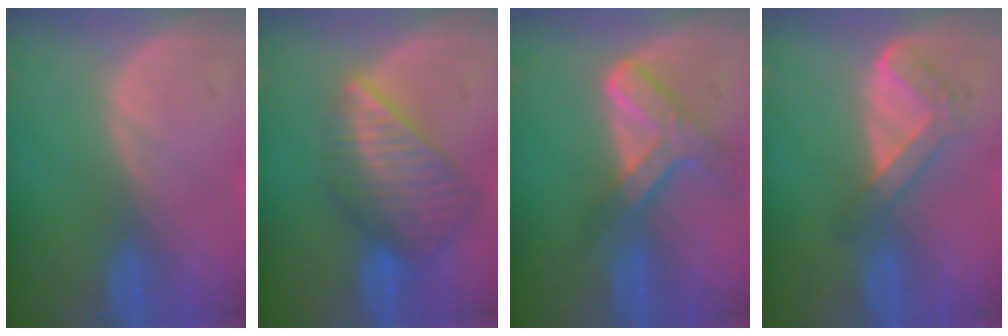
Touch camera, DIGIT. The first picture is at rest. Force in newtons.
{"total": 8.7, "press": 7.6, "slide": 4.3}
{"total": 7.3, "press": 6.2, "slide": 3.9}
{"total": 4.4, "press": 4.3, "slide": 1.1}